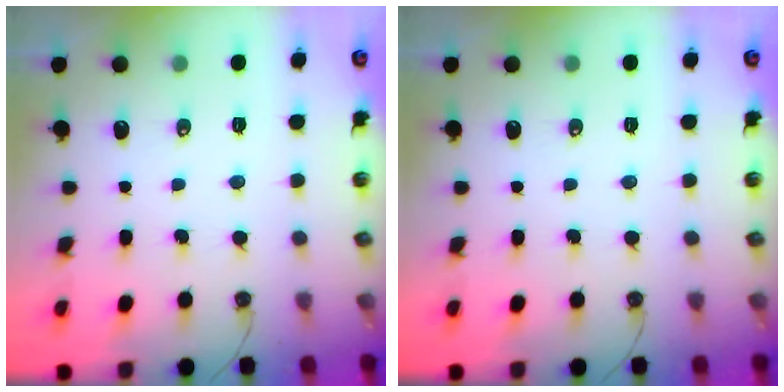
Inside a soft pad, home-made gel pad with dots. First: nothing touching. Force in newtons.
{"total": 0.0}